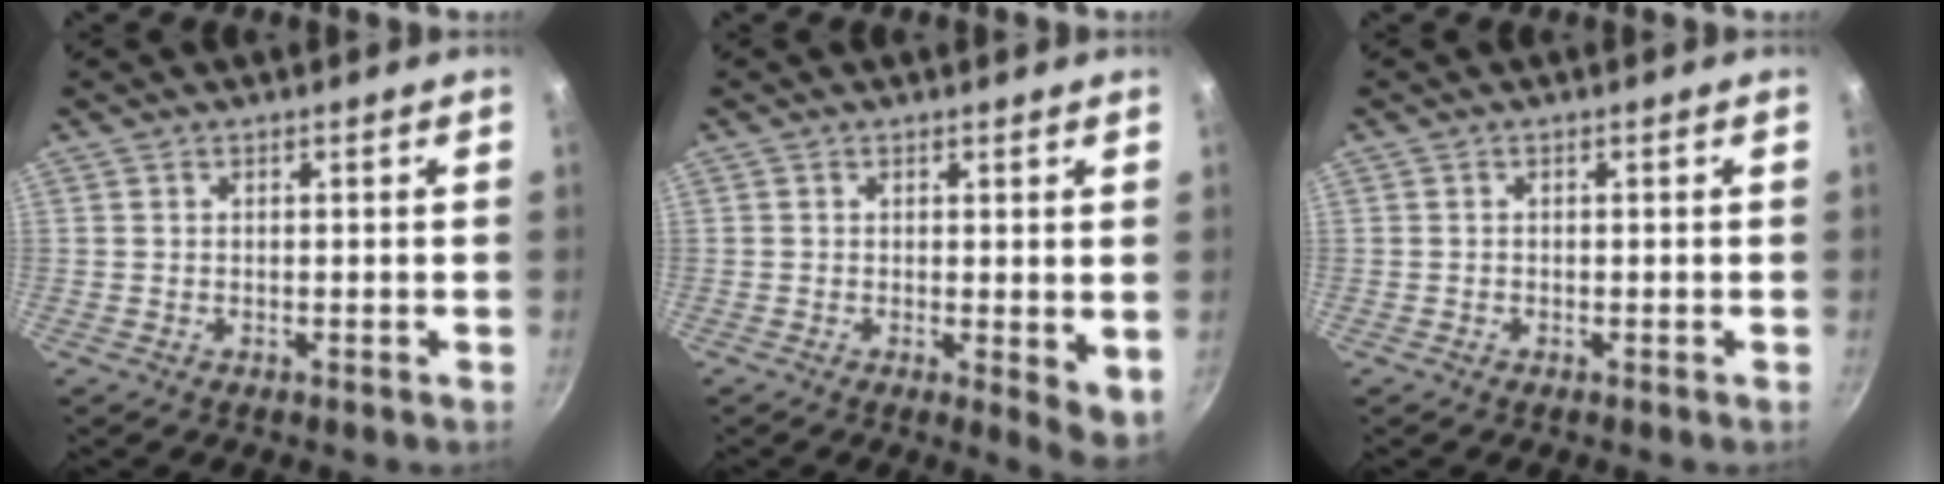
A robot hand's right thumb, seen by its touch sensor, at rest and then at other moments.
{"total": 5.1, "force": [0.3, 1.9, 4.7], "torque": [-0.057, -0.012, 0.004]}
{"total": 0.0}